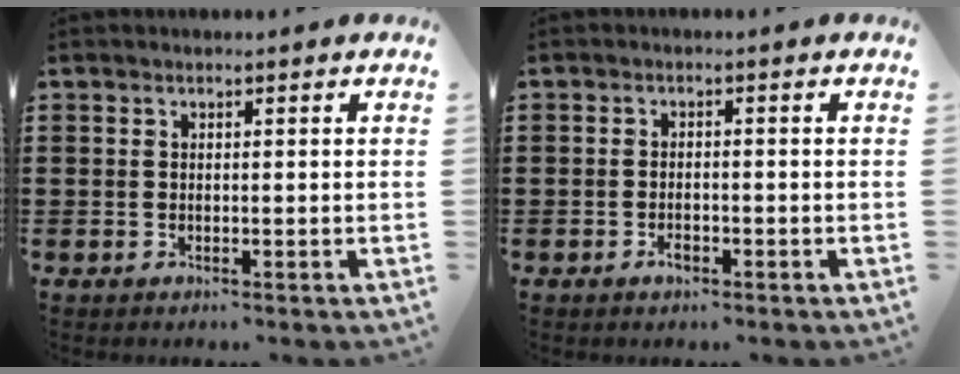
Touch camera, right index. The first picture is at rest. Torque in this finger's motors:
{"motor_torque": [-0.78, 1.35, 0.01, 0.00]}